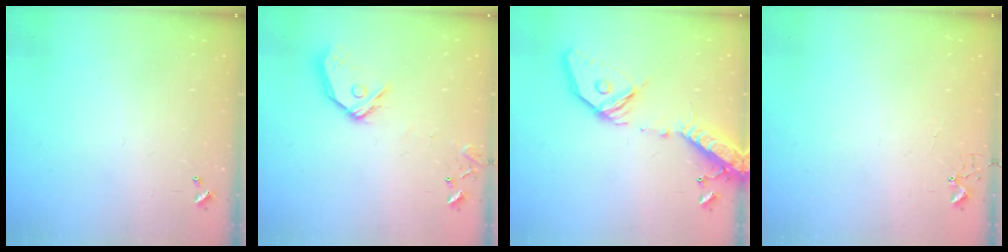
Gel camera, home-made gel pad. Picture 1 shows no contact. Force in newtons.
{"total": 14.2, "press": 14.0, "slide": 2.3}
{"total": 21.3, "press": 20.9, "slide": 4.1}
{"total": 2.7, "press": 2.7, "slide": 0.3}